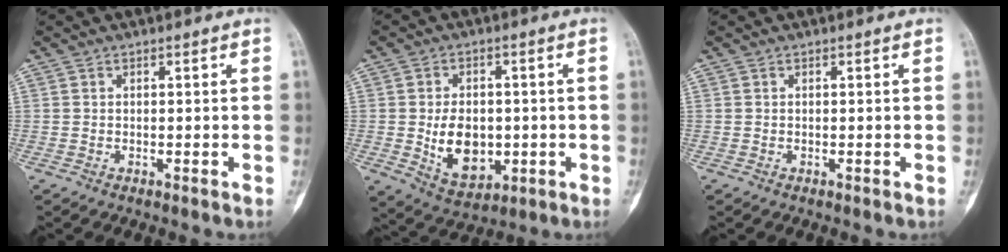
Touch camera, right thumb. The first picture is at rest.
{"total": 10.2, "force": [-1.1, 7.2, 7.2], "torque": [-0.088, -0.005, 0.000]}
{"total": 0.0}